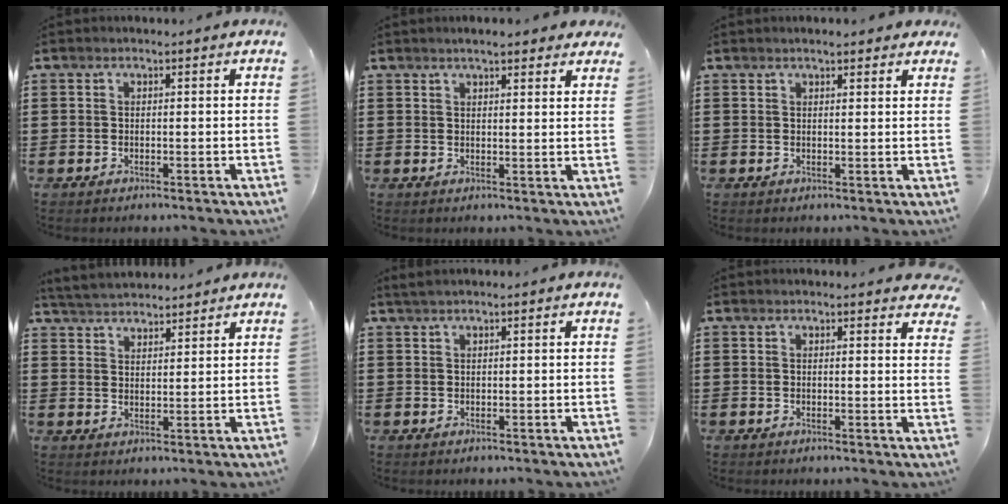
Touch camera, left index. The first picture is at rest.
{"total": 2.9, "force": [2.5, 0.4, 1.4], "torque": [-0.034, 0.004, 0.043]}
{"total": 1.6, "force": [1.4, 0.3, 0.8], "torque": [-0.018, 0.004, 0.026]}
{"total": 3.8, "force": [3.8, 0.5, 0.3], "torque": [-0.019, -0.010, 0.070]}
{"total": 0.9, "force": [0.6, 0.0, 0.7], "torque": [-0.013, 0.000, 0.012]}
{"total": 1.5, "force": [1.5, 0.3, 0.3], "torque": [-0.003, 0.000, 0.027]}